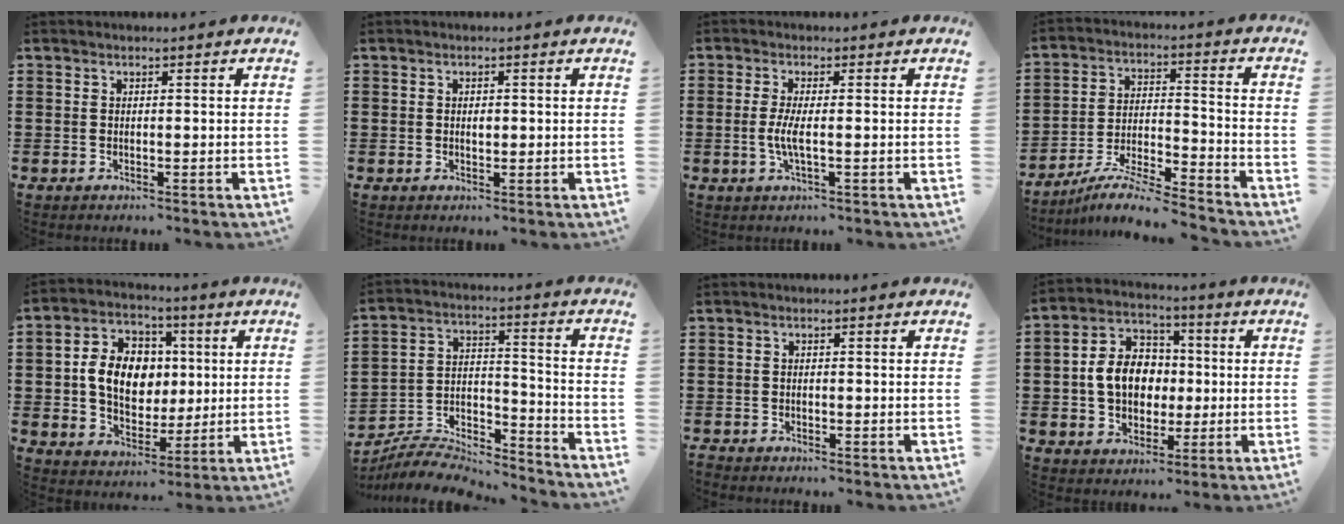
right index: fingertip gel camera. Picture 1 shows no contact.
{"total": 1.1, "force": [0.1, 0.6, 0.9], "torque": [-0.018, 0.003, 0.002]}
{"total": 3.4, "force": [-0.4, 0.4, 3.4], "torque": [-0.083, -0.011, -0.016]}
{"total": 7.4, "force": [-6.9, -0.1, 2.6], "torque": [-0.060, -0.006, -0.141]}
{"total": 9.7, "force": [0.6, 7.5, 6.0], "torque": [-0.132, 0.018, 0.006]}
{"total": 7.2, "force": [-7.0, 1.5, 1.3], "torque": [-0.032, 0.007, -0.141]}
{"total": 0.6, "force": [-0.6, 0.2, -0.1], "torque": [0.002, 0.003, -0.013]}
{"total": 8.7, "force": [-0.4, 7.0, 5.1], "torque": [-0.125, 0.014, -0.013]}